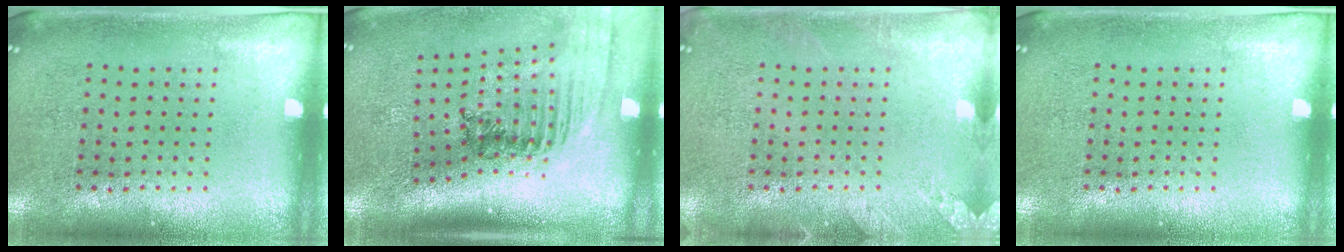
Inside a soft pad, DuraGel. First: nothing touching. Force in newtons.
{"total": 1.7, "press": 1.4, "slide": 1.0}
{"total": 1.6, "press": 1.6, "slide": 0.2}
{"total": 0.0}